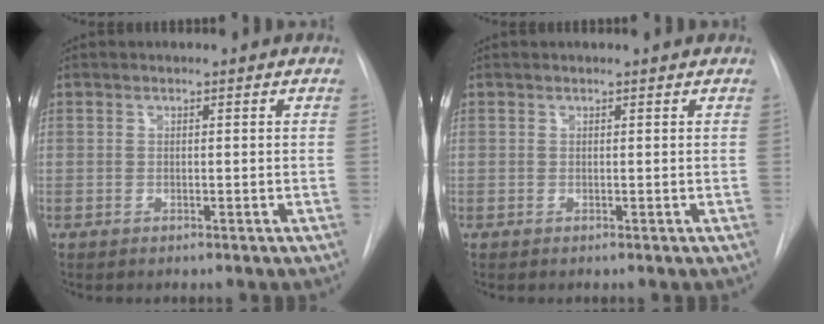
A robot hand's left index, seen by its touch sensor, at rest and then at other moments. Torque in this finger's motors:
{"motor_torque": [0.05, -0.01, -0.03, -0.01]}